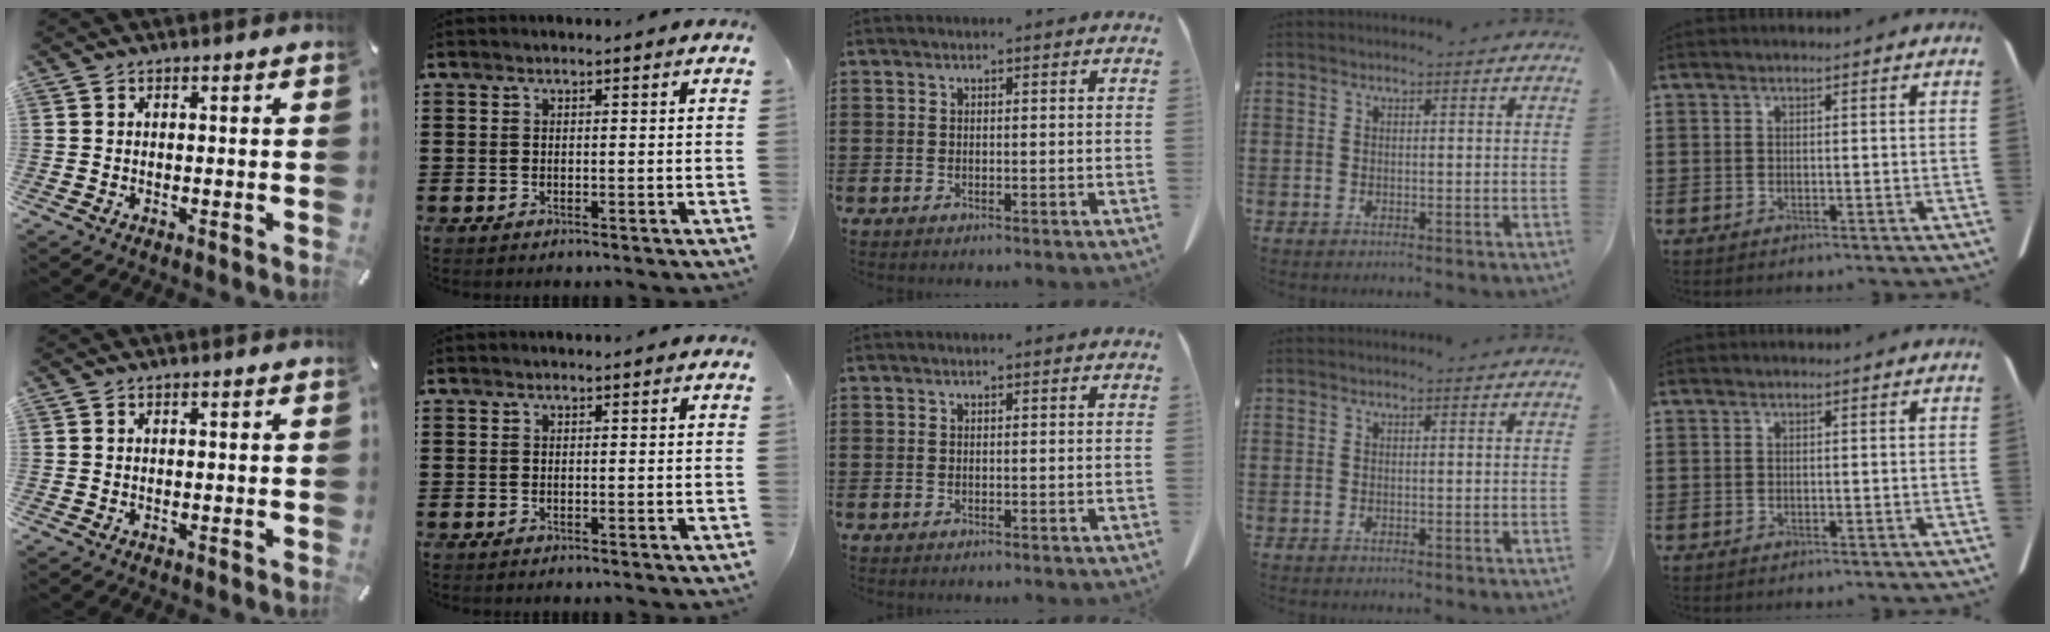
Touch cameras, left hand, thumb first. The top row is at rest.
{}